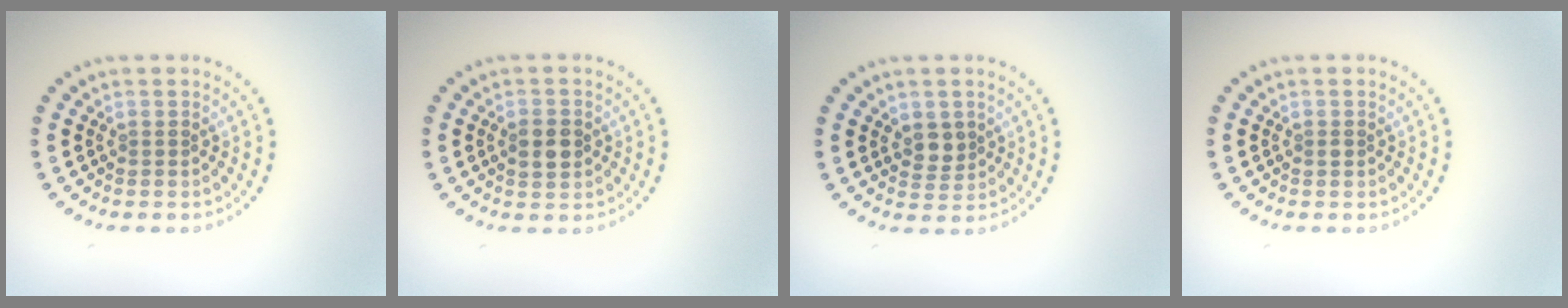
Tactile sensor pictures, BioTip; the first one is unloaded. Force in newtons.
{"total": 2.9, "press": 2.9, "slide": 0.1}
{"total": 2.0, "press": 1.8, "slide": 0.8}
{"total": 0.5, "press": 0.5, "slide": 0.1}